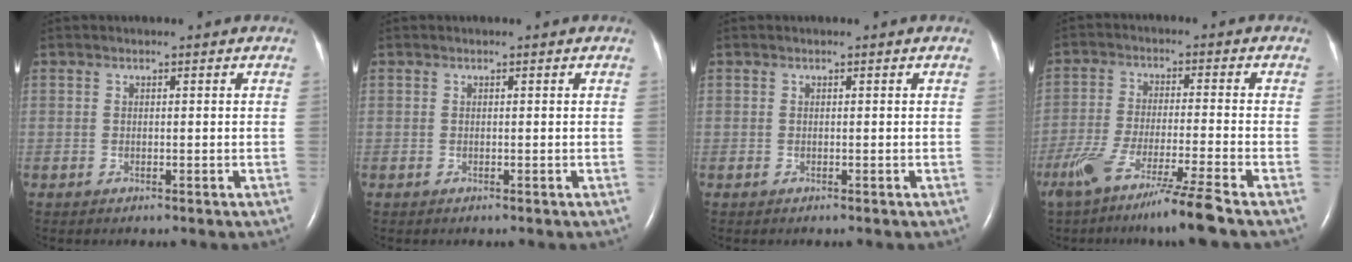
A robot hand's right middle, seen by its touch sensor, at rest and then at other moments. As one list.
[{"total": 0.0}, {"total": 0.0}, {"total": 11.6, "force": [-8.4, -1.5, 7.9], "torque": [-0.143, -0.041, -0.144]}]